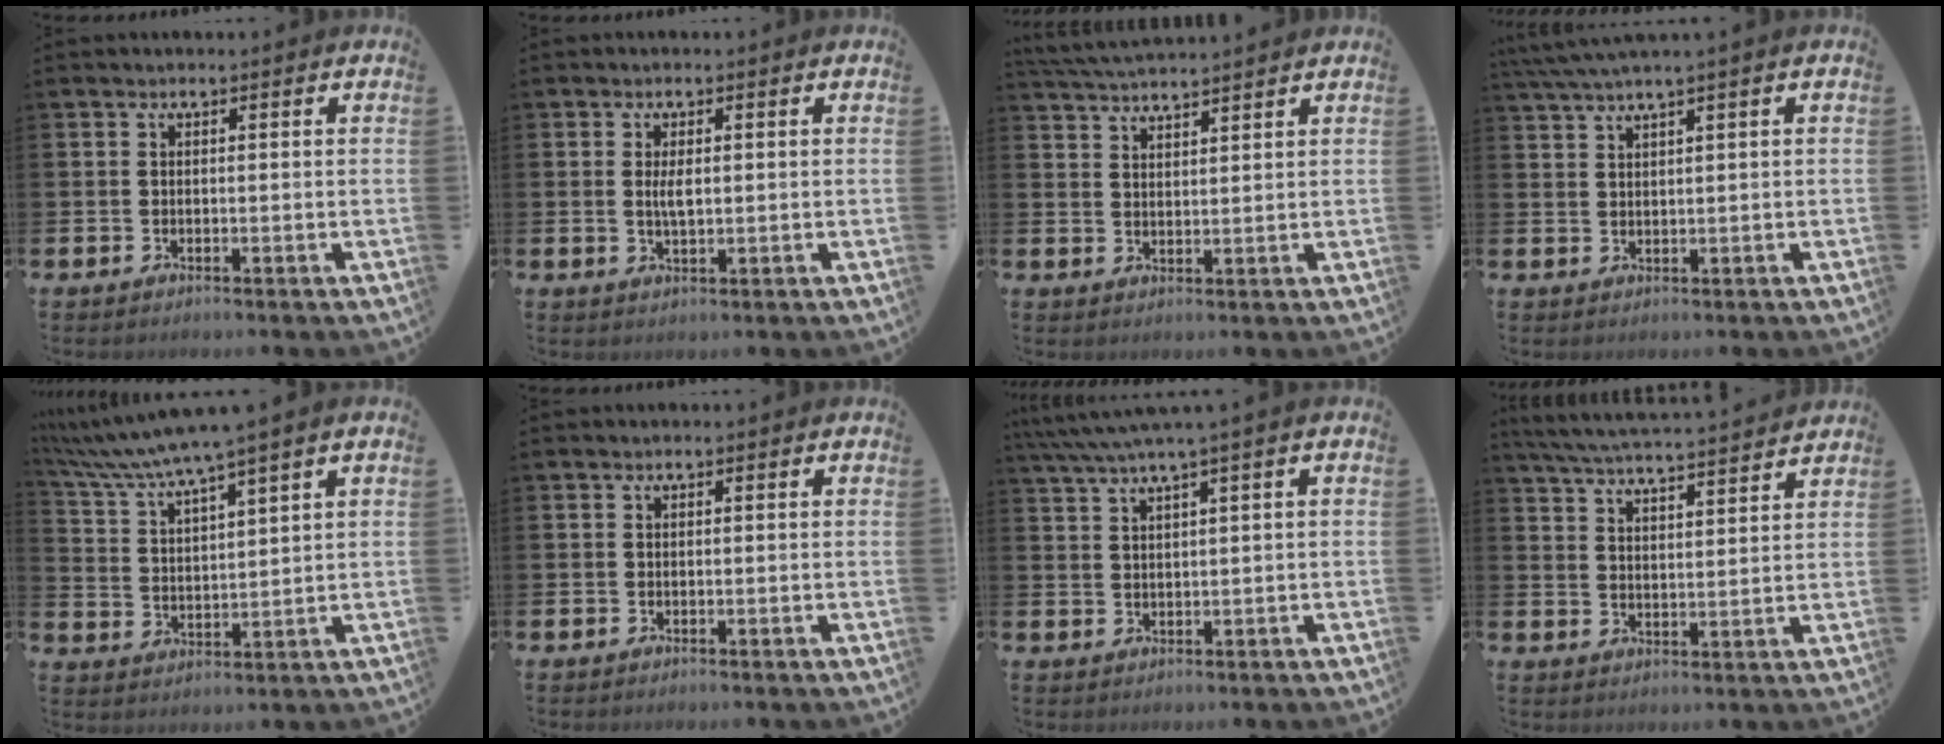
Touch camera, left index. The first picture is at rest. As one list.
[{"total": 2.4, "force": [0.3, 0.9, 2.2], "torque": [-0.035, 0.000, 0.001]}, {"total": 4.0, "force": [4.0, -0.1, 0.5], "torque": [-0.020, -0.022, 0.071]}, {"total": 3.0, "force": [2.3, -0.4, 1.8], "torque": [-0.046, 0.001, 0.044]}, {"total": 6.2, "force": [5.5, -0.5, 2.7], "torque": [-0.080, -0.028, 0.095]}, {"total": 0.0}, {"total": 3.5, "force": [2.4, -0.4, 2.6], "torque": [-0.061, -0.002, 0.043]}, {"total": 5.9, "force": [5.7, -0.1, 1.4], "torque": [-0.051, -0.038, 0.101]}]